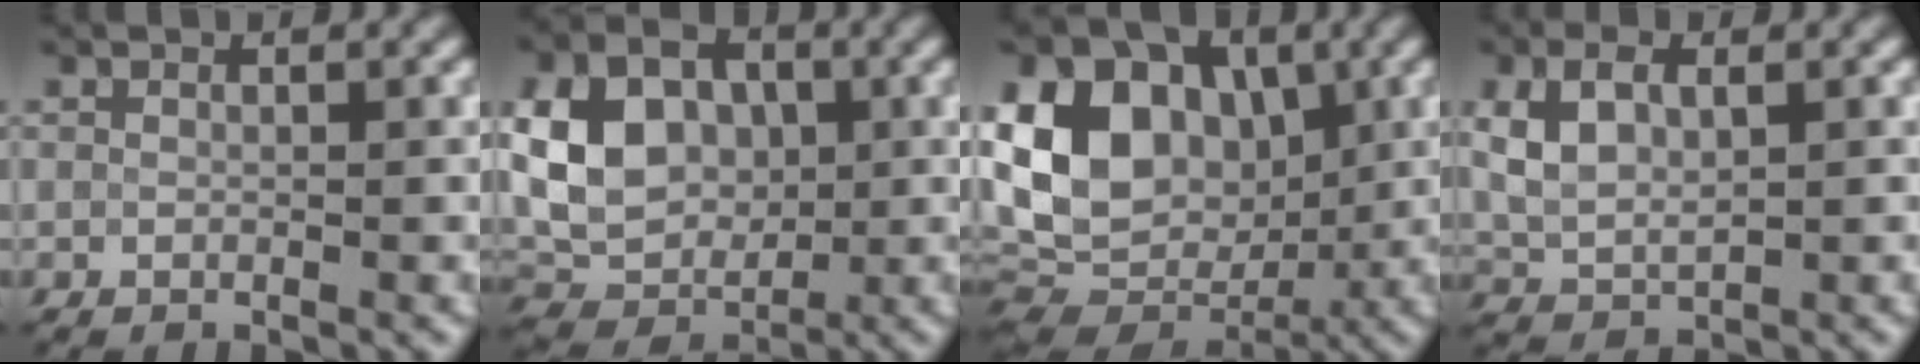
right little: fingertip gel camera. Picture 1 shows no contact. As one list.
[{"total": 8.0, "force": [1.1, 6.1, 5.1], "torque": [-0.102, 0.000, 0.020]}, {"total": 14.0, "force": [2.0, 10.6, 8.9], "torque": [-0.165, 0.016, 0.036]}, {"total": 4.9, "force": [1.7, 3.0, 3.6], "torque": [-0.069, 0.005, 0.036]}]